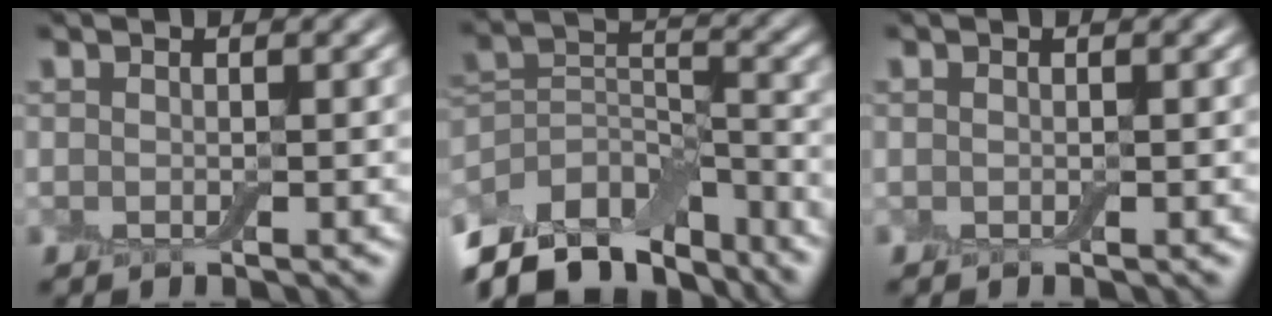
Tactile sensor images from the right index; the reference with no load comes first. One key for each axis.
{"total": 11.3, "fx": -9.0, "fy": 5.1, "fz": 4.6, "tx": -0.086, "ty": 0.018, "tz": -0.159}
{"total": 0.0}